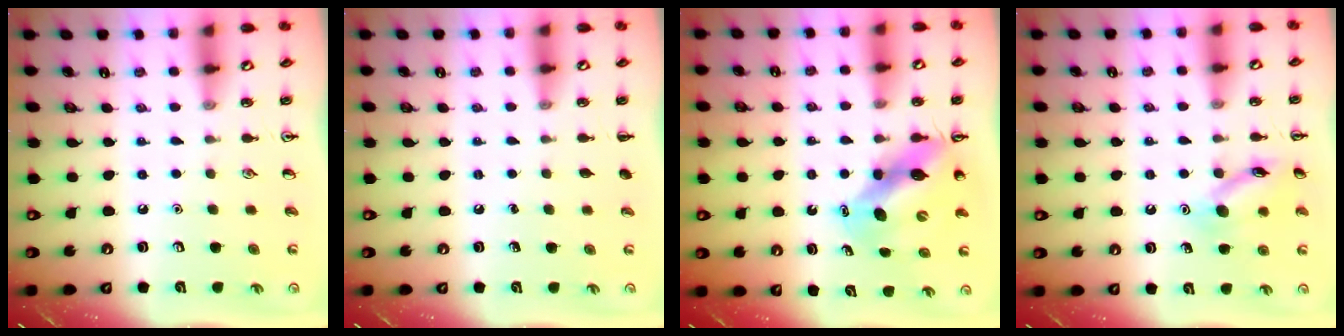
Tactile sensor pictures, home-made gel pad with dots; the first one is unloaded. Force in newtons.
{"total": 0.0}
{"total": 11.0, "press": 10.4, "slide": 3.4}
{"total": 11.9, "press": 11.9, "slide": 0.6}